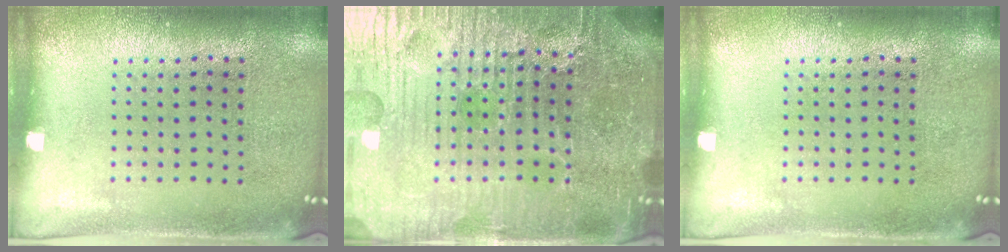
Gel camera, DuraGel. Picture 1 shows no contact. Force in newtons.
{"total": 6.2, "press": 5.7, "slide": 2.4}
{"total": 0.0}